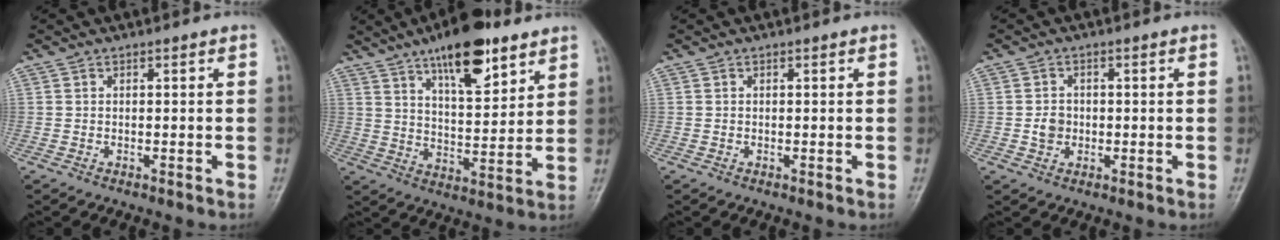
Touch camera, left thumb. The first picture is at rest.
{"total": 15.2, "force": [9.5, 5.6, 10.5], "torque": [-0.131, -0.049, 0.152]}
{"total": 0.0}
{"total": 2.9, "force": [-0.3, 2.5, 1.4], "torque": [-0.012, 0.004, -0.007]}